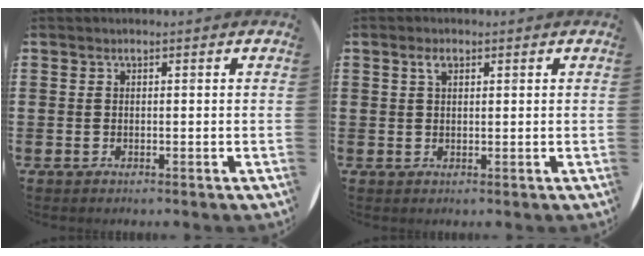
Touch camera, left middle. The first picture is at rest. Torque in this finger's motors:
{"motor_torque": [0.61, -0.47, 0.00, 0.03]}